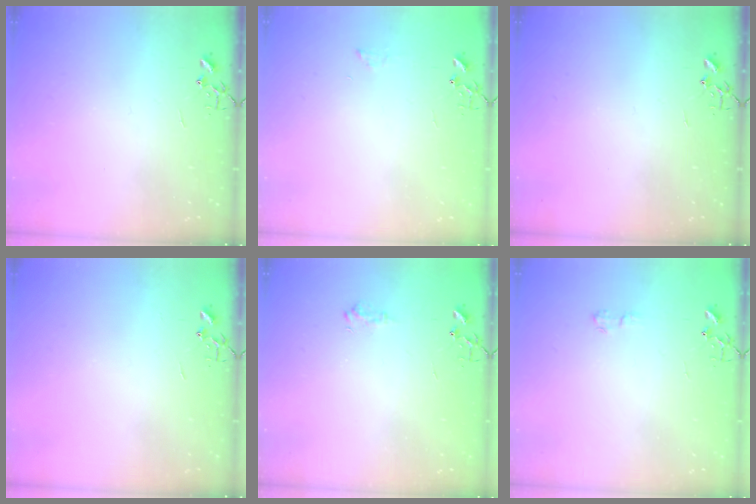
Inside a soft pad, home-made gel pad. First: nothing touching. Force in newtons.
{"total": 6.3, "press": 6.3, "slide": 0.7}
{"total": 0.0}
{"total": 0.0}
{"total": 6.6, "press": 6.6, "slide": 0.8}
{"total": 4.2, "press": 4.2, "slide": 0.5}